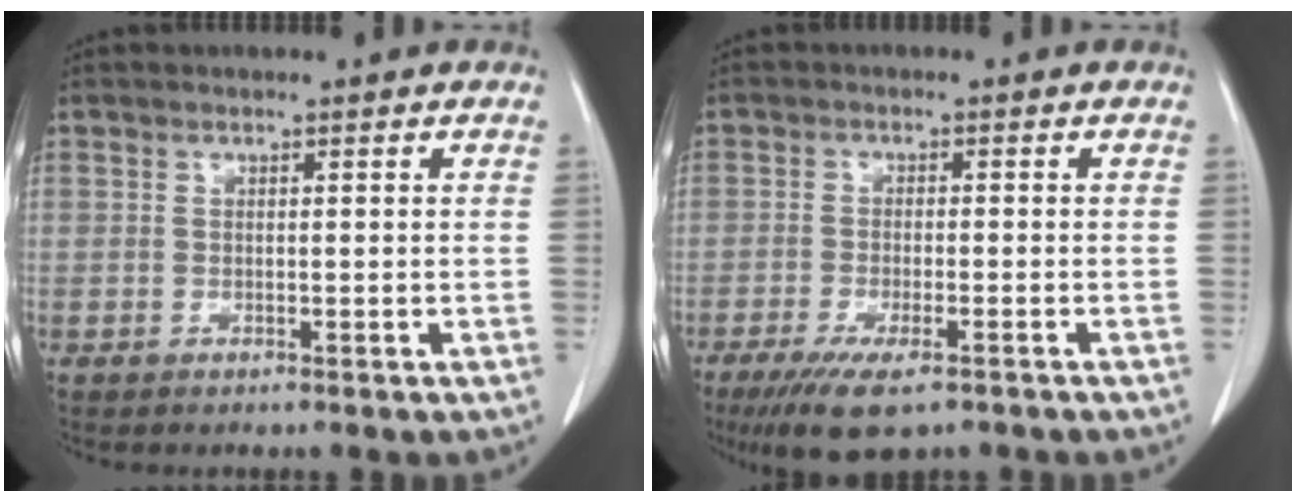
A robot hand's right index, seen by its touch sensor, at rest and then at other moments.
{"total": 8.1, "force": [-5.5, 2.0, 5.7], "torque": [-0.094, -0.018, -0.084]}